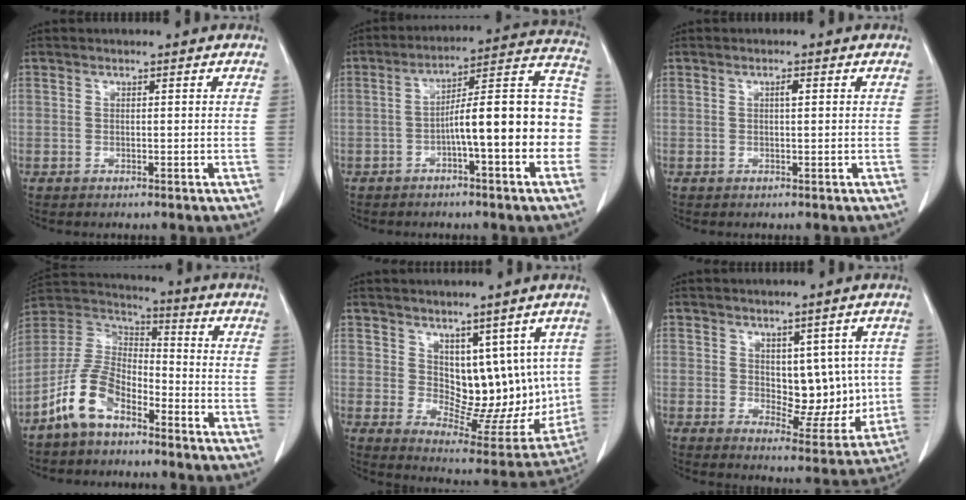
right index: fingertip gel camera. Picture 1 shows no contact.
{"total": 15.8, "force": [-3.2, 2.2, 15.3], "torque": [-0.204, 0.049, -0.046]}
{"total": 1.0, "force": [0.3, 0.2, 0.9], "torque": [-0.014, 0.003, 0.002]}
{"total": 10.2, "force": [-6.5, 4.8, 6.2], "torque": [-0.149, 0.014, -0.133]}
{"total": 12.0, "force": [3.3, 7.2, 9.0], "torque": [-0.098, 0.001, 0.071]}
{"total": 8.7, "force": [1.1, 5.0, 7.0], "torque": [-0.076, 0.001, 0.033]}